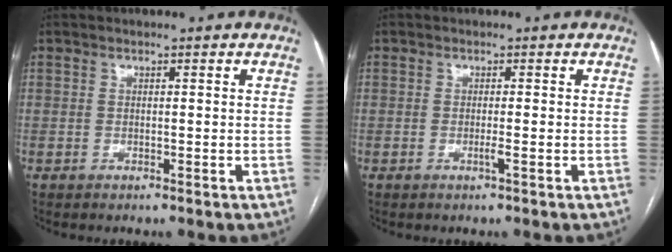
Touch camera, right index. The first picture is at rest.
{"total": 1.0, "force": [-0.4, -0.2, 0.9], "torque": [-0.016, -0.001, -0.007]}